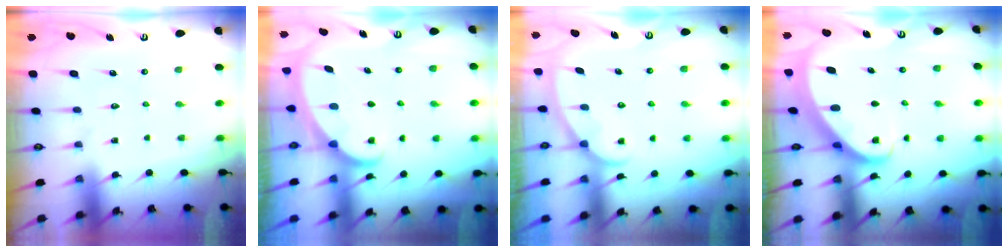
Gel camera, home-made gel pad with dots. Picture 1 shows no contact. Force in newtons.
{"total": 1.6, "press": 1.6, "slide": 0.1}
{"total": 1.5, "press": 1.4, "slide": 0.2}
{"total": 3.0, "press": 3.0, "slide": 0.3}